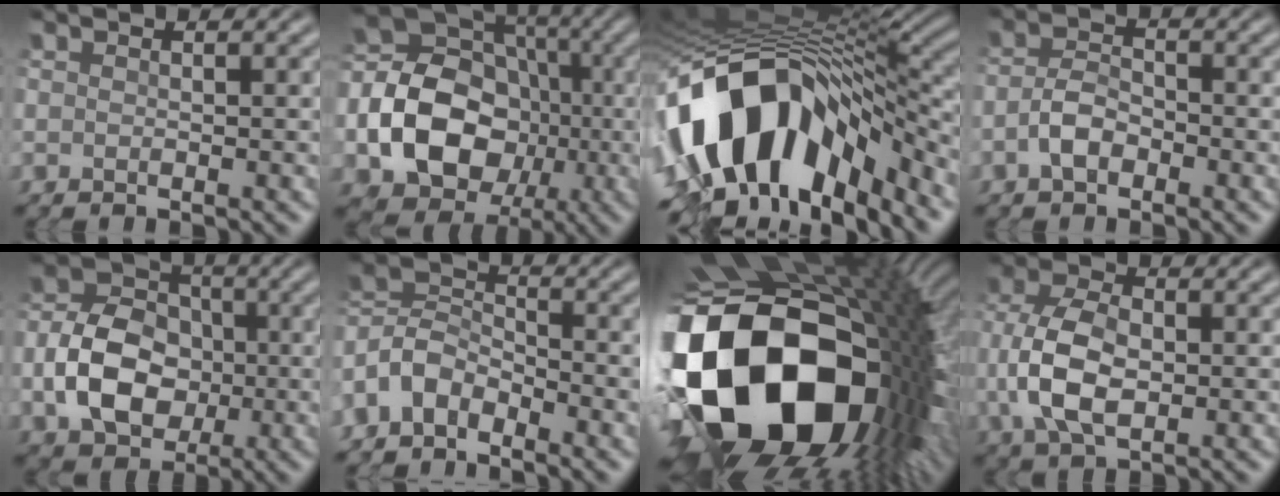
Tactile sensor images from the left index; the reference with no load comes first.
{"total": 15.6, "force": [-2.3, 12.7, 8.6], "torque": [-0.183, -0.004, -0.050]}
{"total": 15.0, "force": [-5.9, 8.4, 11.0], "torque": [-0.200, 0.001, -0.088]}
{"total": 2.5, "force": [-1.2, 1.3, 1.7], "torque": [-0.037, 0.010, -0.028]}
{"total": 7.5, "force": [-1.6, 5.4, 4.9], "torque": [-0.095, 0.008, -0.036]}
{"total": 4.6, "force": [-3.0, 2.6, 2.3], "torque": [-0.051, 0.008, -0.074]}
{"total": 22.1, "force": [-3.8, 15.1, 15.7], "torque": [-0.347, -0.077, -0.031]}
{"total": 6.7, "force": [-0.7, 4.0, 5.3], "torque": [-0.124, 0.007, -0.017]}